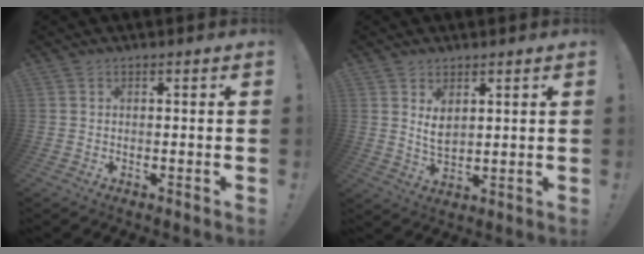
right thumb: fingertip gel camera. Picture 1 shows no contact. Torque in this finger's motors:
{"motor_torque": [-0.28, 0.31, 0.26, 0.09, 0.07]}